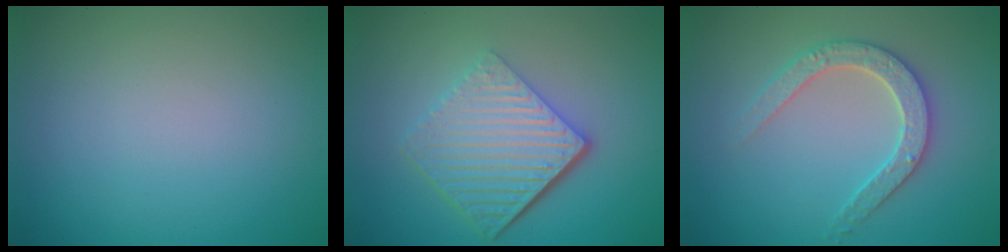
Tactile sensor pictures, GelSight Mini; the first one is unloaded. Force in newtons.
{"total": 6.8, "press": 4.4, "slide": 5.2}
{"total": 3.0, "press": 2.9, "slide": 0.6}